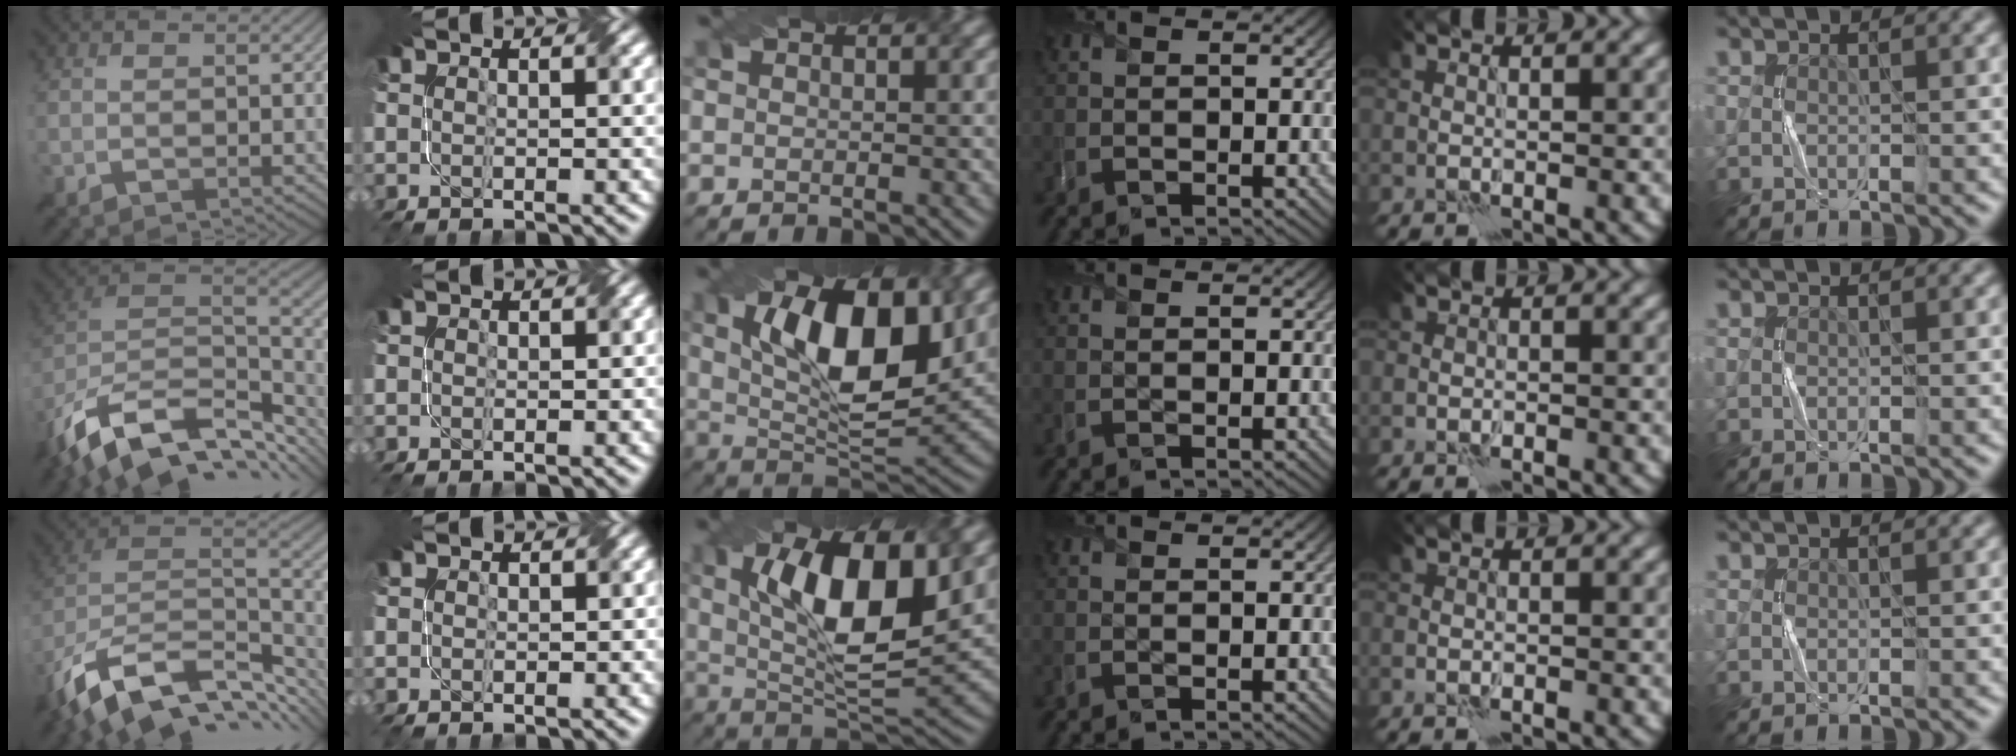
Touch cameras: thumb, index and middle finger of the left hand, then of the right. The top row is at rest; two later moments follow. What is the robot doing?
{"motion": "twist", "object": "screw"}